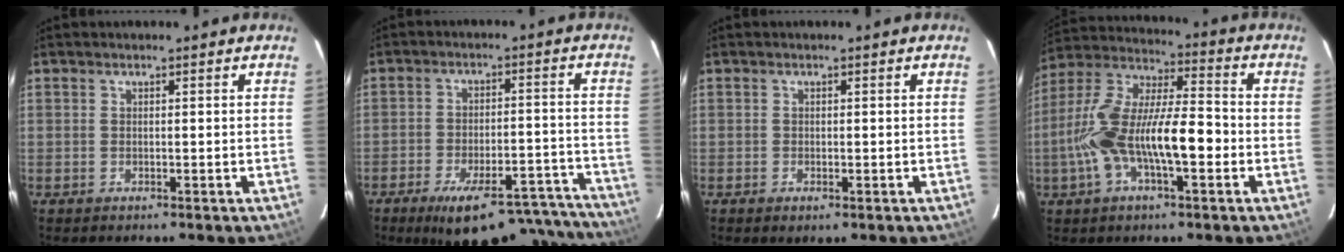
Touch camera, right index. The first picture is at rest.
{"total": 22.5, "force": [-18.9, 6.5, 10.4], "torque": [-0.157, 0.009, -0.237]}
{"total": 1.4, "force": [-0.6, 0.7, 1.0], "torque": [-0.018, -0.006, -0.009]}
{"total": 17.5, "force": [-4.1, 5.6, 16.0], "torque": [-0.308, 0.001, -0.078]}